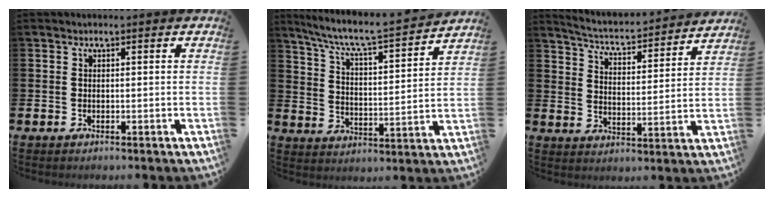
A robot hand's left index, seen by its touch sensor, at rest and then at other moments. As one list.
[{"total": 7.3, "force": [6.8, 0.3, 2.9], "torque": [-0.089, -0.051, 0.111]}, {"total": 4.9, "force": [4.8, 0.4, 1.1], "torque": [-0.050, -0.043, 0.077]}]